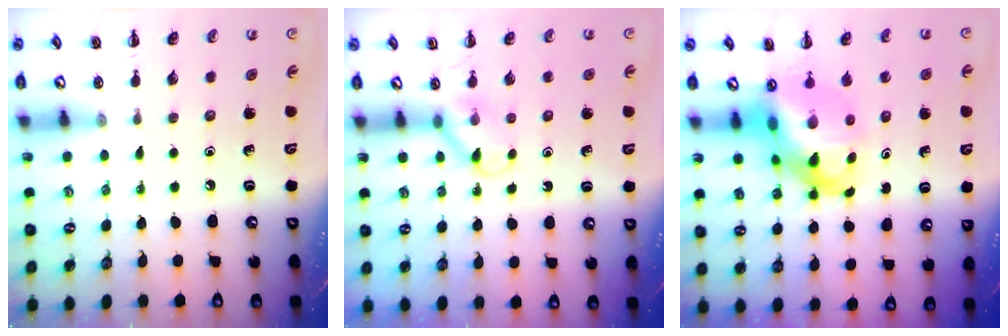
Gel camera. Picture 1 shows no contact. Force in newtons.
{"total": 5.0, "press": 4.7, "slide": 1.7}
{"total": 9.5, "press": 9.2, "slide": 2.6}